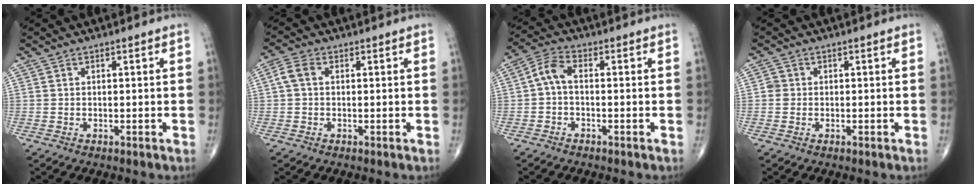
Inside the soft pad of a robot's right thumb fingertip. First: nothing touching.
{"total": 3.3, "force": [0.5, 2.3, 2.3], "torque": [-0.051, 0.014, 0.007]}
{"total": 4.4, "force": [-0.5, 2.3, 3.7], "torque": [-0.075, 0.017, -0.020]}
{"total": 1.6, "force": [-0.1, 1.5, 0.4], "torque": [0.002, 0.004, -0.003]}